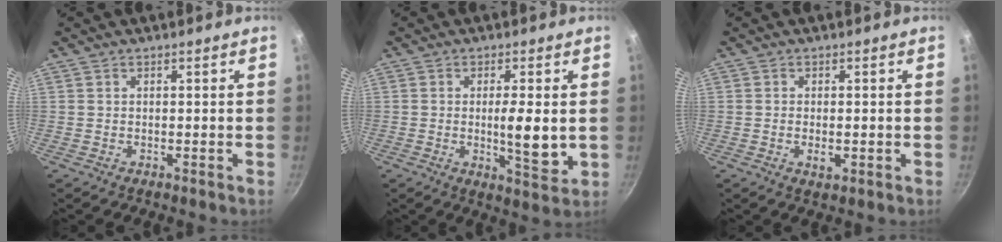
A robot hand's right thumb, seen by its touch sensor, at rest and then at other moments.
{"total": 7.7, "force": [-0.2, 1.8, 7.5], "torque": [-0.121, -0.016, -0.001]}
{"total": 2.5, "force": [-0.6, 1.2, 2.1], "torque": [-0.038, -0.005, -0.009]}